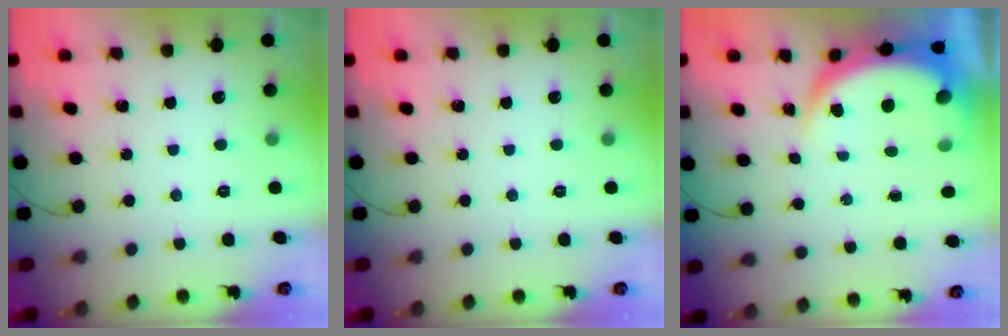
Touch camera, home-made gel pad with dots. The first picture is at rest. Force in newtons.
{"total": 0.0}
{"total": 7.8, "press": 7.7, "slide": 1.1}